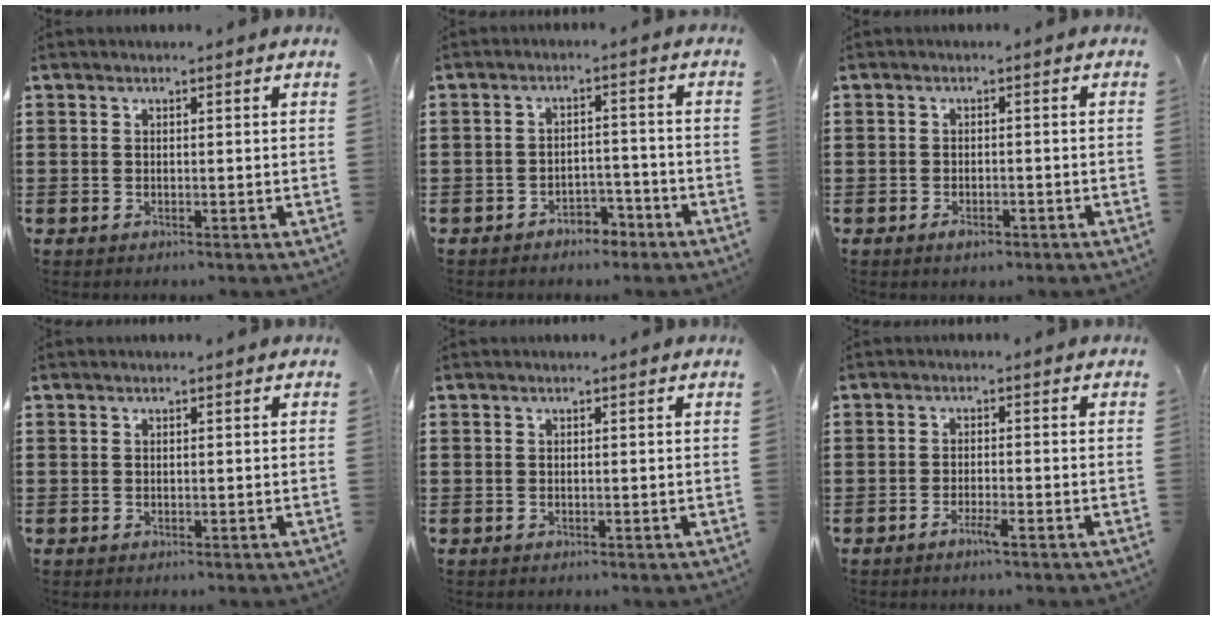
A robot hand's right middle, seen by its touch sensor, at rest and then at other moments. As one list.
[{"total": 3.4, "force": [-3.2, 1.1, 0.6], "torque": [-0.015, 0.008, -0.065]}, {"total": 1.6, "force": [-1.1, 0.6, 1.0], "torque": [-0.020, -0.002, -0.021]}, {"total": 0.0}, {"total": 0.0}, {"total": 2.1, "force": [-1.4, 0.1, 1.5], "torque": [-0.033, -0.005, -0.028]}]